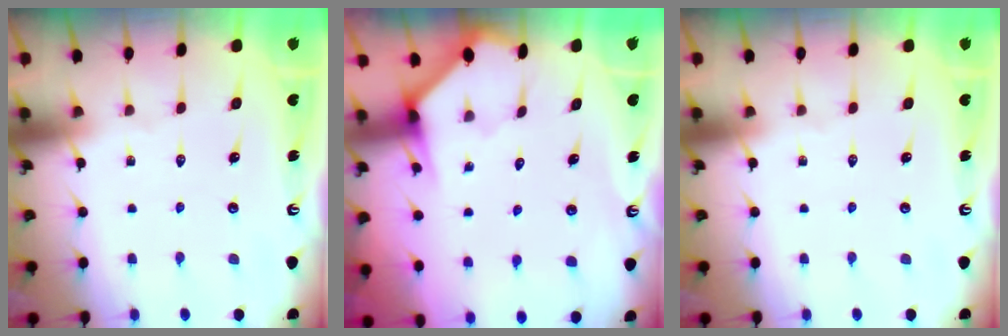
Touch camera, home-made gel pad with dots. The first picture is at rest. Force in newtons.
{"total": 3.5, "press": 3.4, "slide": 0.3}
{"total": 0.0}